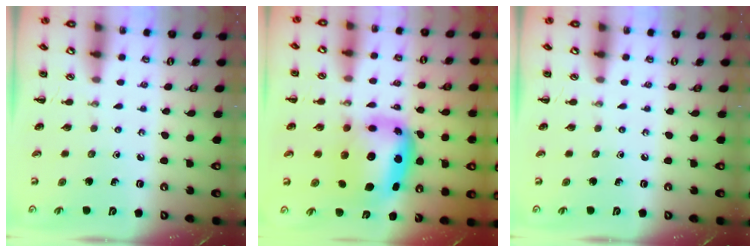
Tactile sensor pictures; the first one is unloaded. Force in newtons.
{"total": 9.1, "press": 8.8, "slide": 2.4}
{"total": 0.0}